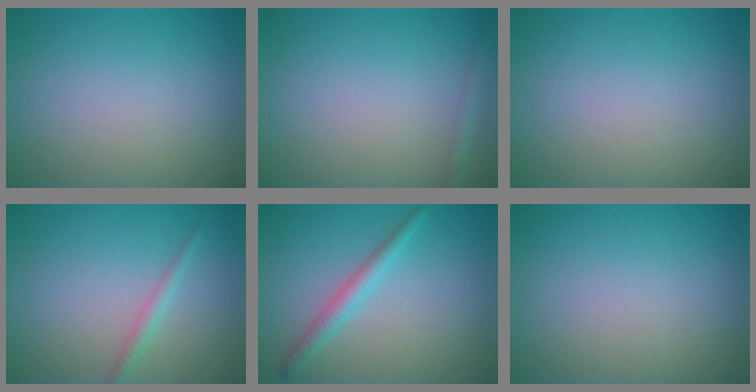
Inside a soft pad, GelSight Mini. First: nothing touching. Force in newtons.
{"total": 0.9, "press": 0.9, "slide": 0.1}
{"total": 0.0}
{"total": 1.4, "press": 1.4, "slide": 0.0}
{"total": 2.2, "press": 2.2, "slide": 0.1}
{"total": 0.0}